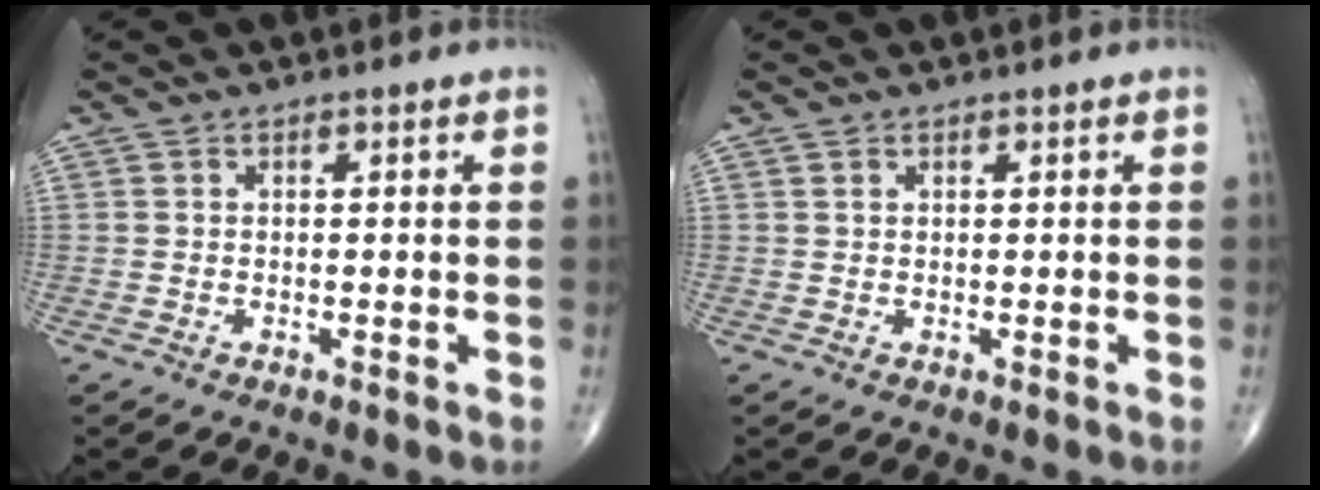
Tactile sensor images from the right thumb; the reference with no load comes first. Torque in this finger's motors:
{"motor_torque": [-0.15, 0.27, -0.36, -0.26, 0.06]}